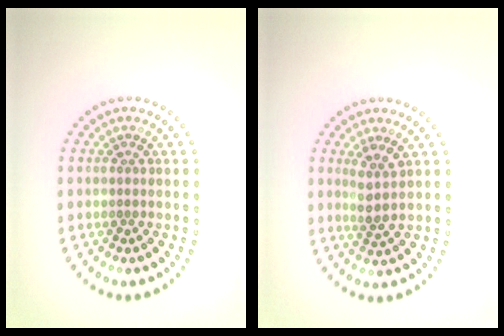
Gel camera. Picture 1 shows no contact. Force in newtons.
{"total": 2.0, "press": 1.6, "slide": 1.2}